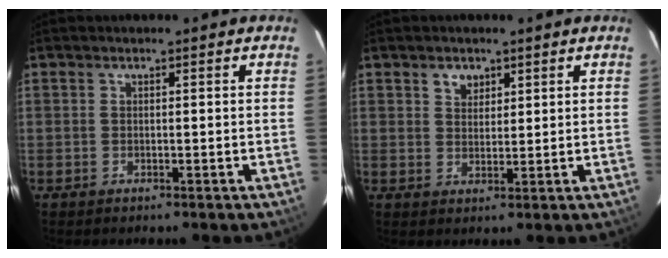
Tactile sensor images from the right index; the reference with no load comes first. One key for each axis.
{"total": 3.0, "fx": 1.7, "fy": 2.2, "fz": 1.0, "tx": -0.009, "ty": 0.008, "tz": 0.030}